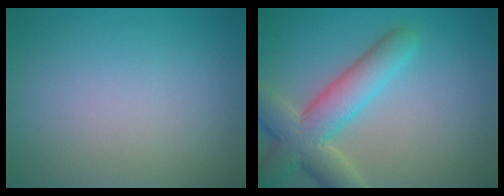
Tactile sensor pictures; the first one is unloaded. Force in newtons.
{"total": 6.5, "press": 6.5, "slide": 0.4}